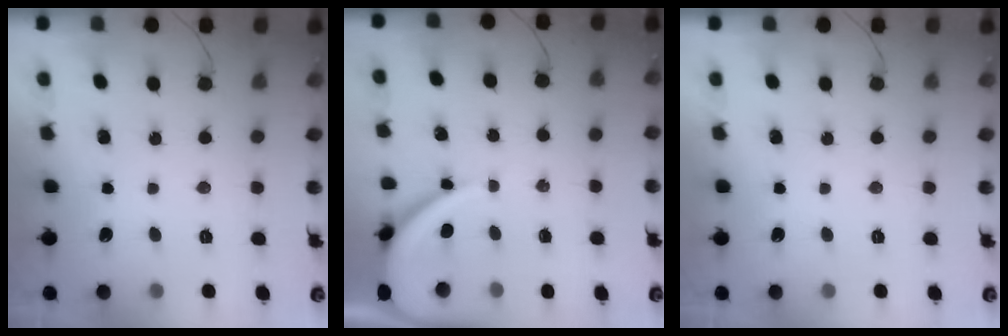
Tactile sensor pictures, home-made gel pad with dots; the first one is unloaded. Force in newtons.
{"total": 9.0, "press": 9.0, "slide": 1.0}
{"total": 0.0}